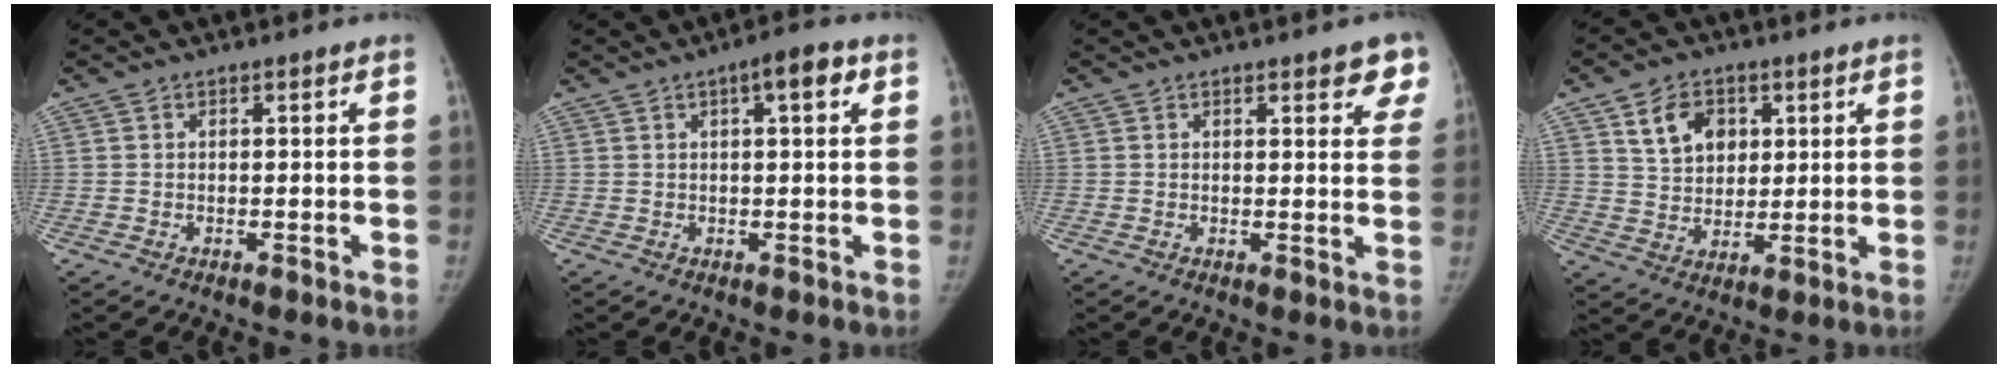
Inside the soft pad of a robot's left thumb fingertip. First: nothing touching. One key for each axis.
{"total": 4.7, "fx": 1.8, "fy": 1.4, "fz": 4.1, "tx": -0.050, "ty": 0.008, "tz": 0.021}
{"total": 5.4, "fx": 3.4, "fy": 2.1, "fz": 3.7, "tx": -0.009, "ty": -0.011, "tz": 0.034}
{"total": 9.1, "fx": 3.8, "fy": 6.8, "fz": 4.8, "tx": -0.049, "ty": -0.017, "tz": 0.072}